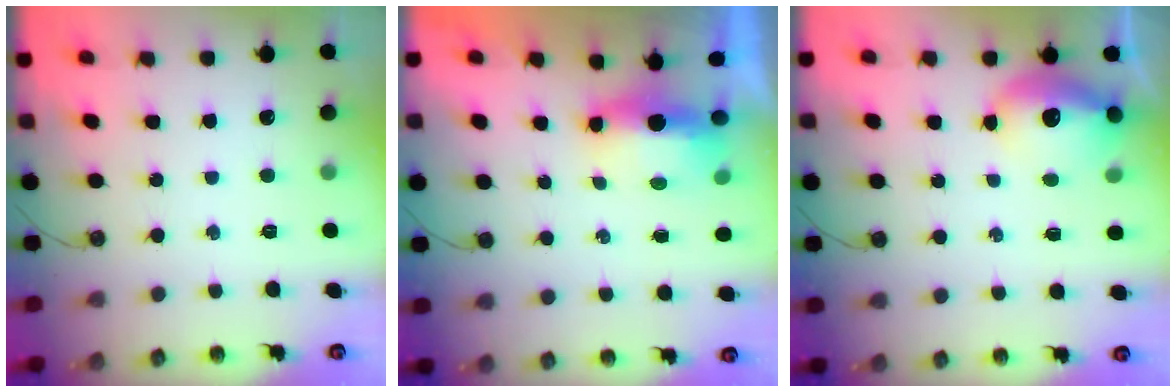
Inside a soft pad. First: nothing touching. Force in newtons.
{"total": 6.3, "press": 6.2, "slide": 1.2}
{"total": 11.9, "press": 11.8, "slide": 1.0}